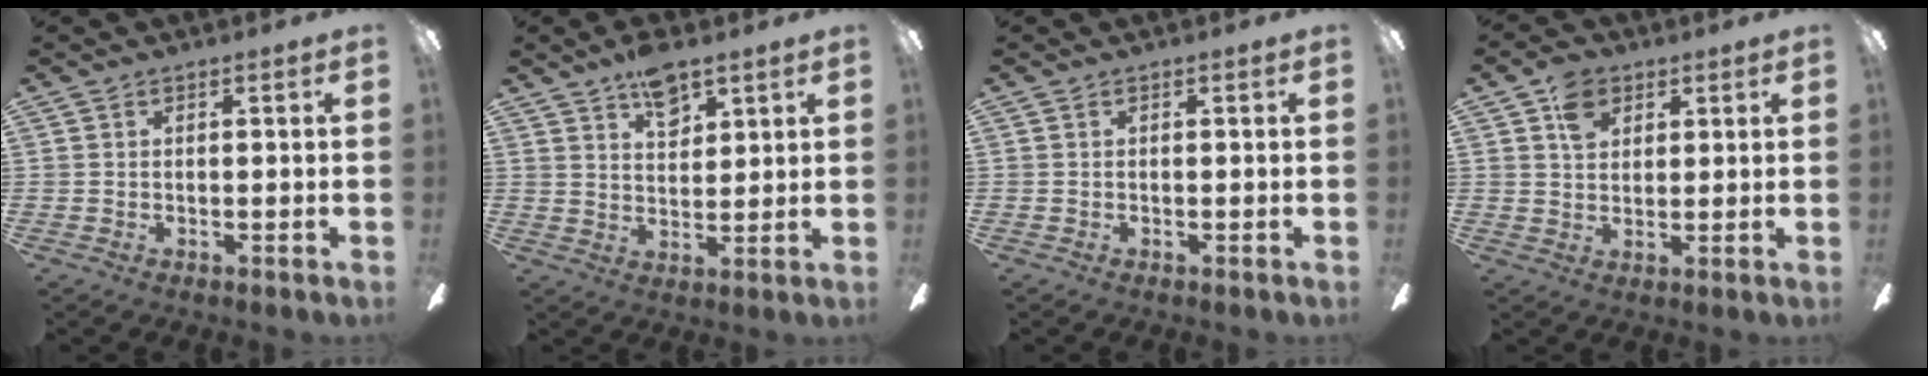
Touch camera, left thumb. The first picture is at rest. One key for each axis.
{"total": 8.2, "fx": 5.7, "fy": 3.8, "fz": 4.5, "tx": -0.070, "ty": -0.024, "tz": 0.101}
{"total": 0.0}
{"total": 6.4, "fx": 3.3, "fy": 4.6, "fz": 3.0, "tx": -0.047, "ty": 0.004, "tz": 0.058}